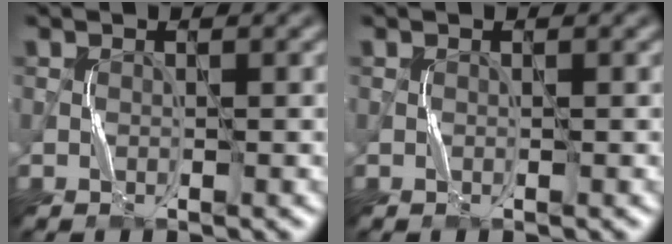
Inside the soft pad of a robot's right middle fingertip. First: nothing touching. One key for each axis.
{"total": 0.0}